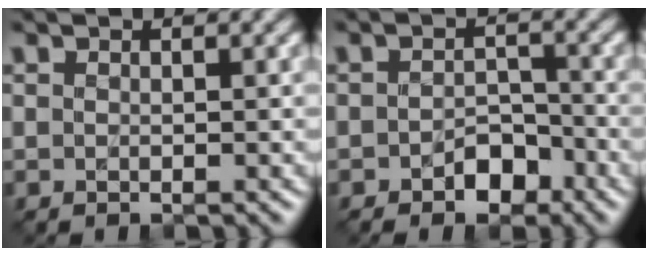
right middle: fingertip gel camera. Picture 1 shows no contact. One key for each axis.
{"total": 2.5, "fx": -1.4, "fy": 1.6, "fz": 1.3, "tx": -0.018, "ty": 0.009, "tz": -0.023}